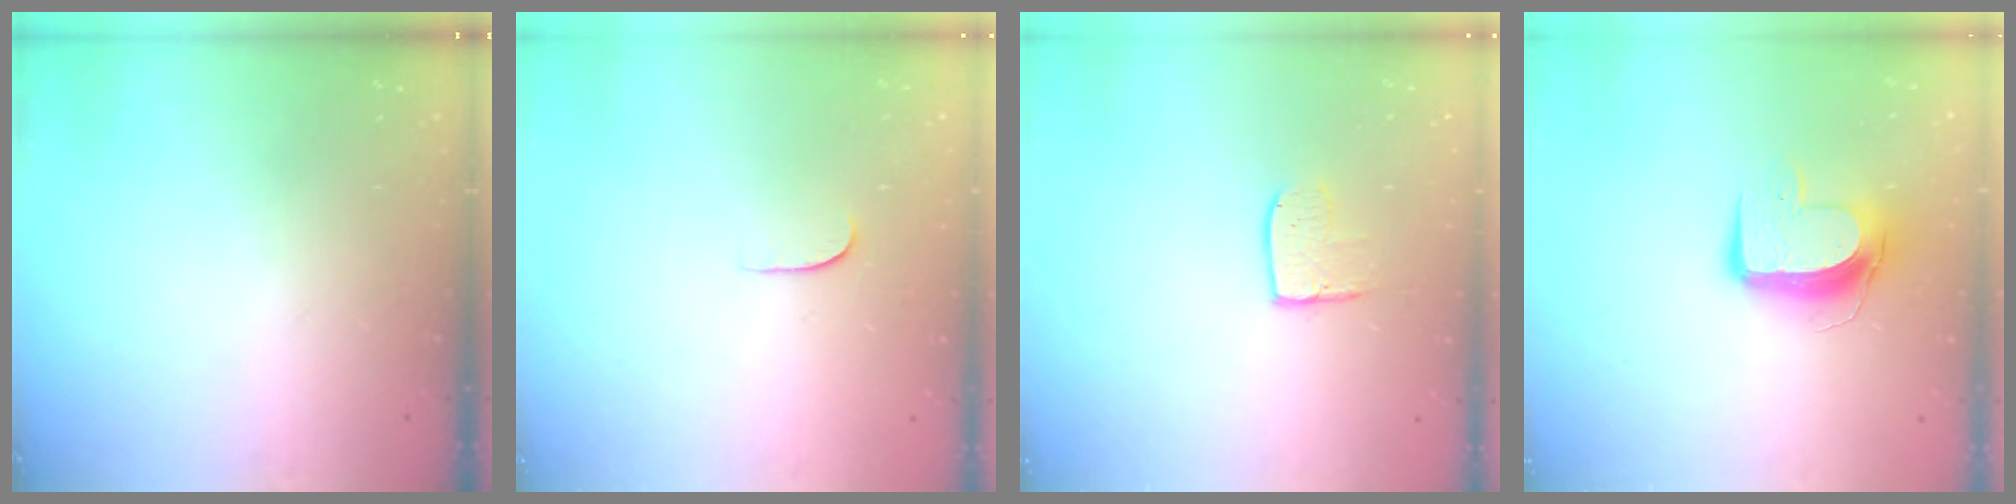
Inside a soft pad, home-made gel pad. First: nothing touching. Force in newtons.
{"total": 4.3, "press": 4.3, "slide": 0.2}
{"total": 8.4, "press": 8.4, "slide": 0.3}
{"total": 10.5, "press": 10.4, "slide": 0.8}